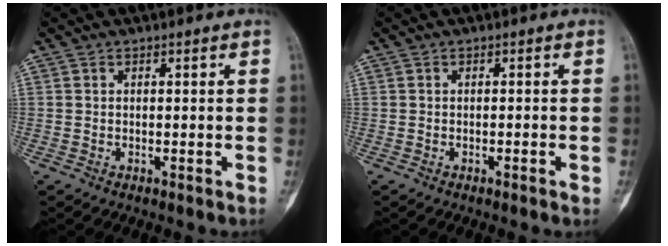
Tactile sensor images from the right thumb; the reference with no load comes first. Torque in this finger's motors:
{"motor_torque": [-0.22, -0.19, -0.23, -0.10, -0.09]}